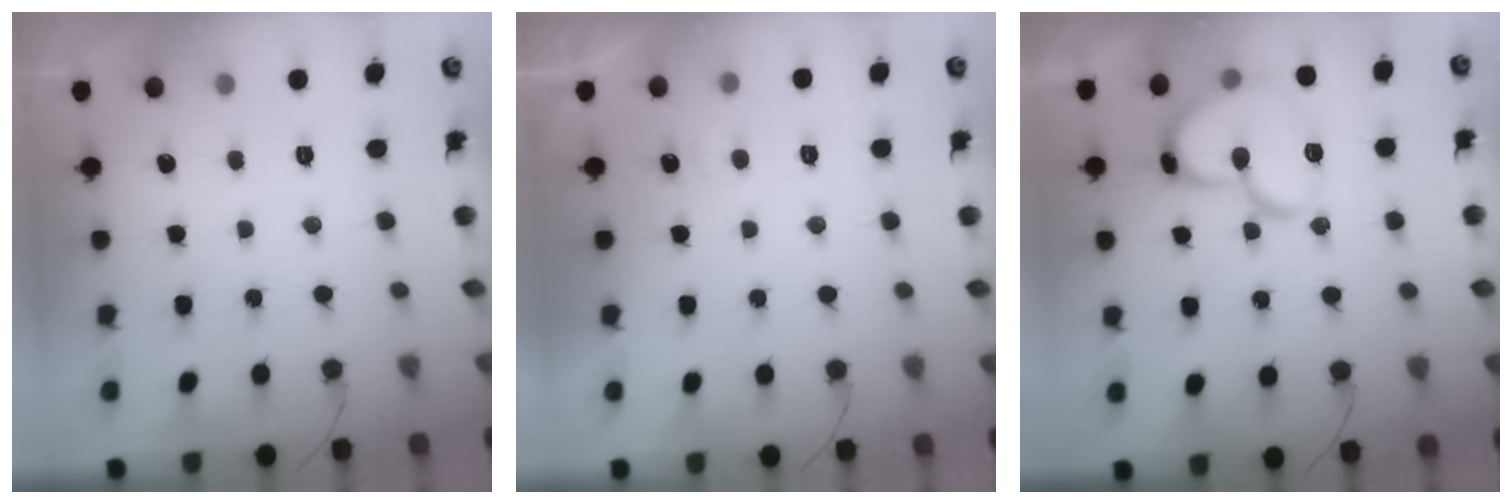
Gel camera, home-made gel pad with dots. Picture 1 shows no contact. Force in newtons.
{"total": 3.5, "press": 3.4, "slide": 0.3}
{"total": 16.2, "press": 16.1, "slide": 1.7}